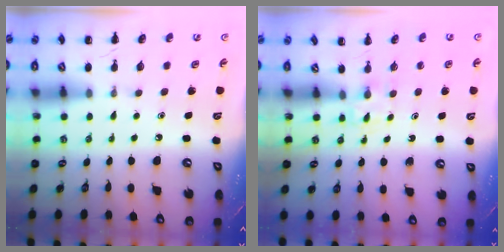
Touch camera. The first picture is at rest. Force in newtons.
{"total": 2.3, "press": 2.1, "slide": 0.8}